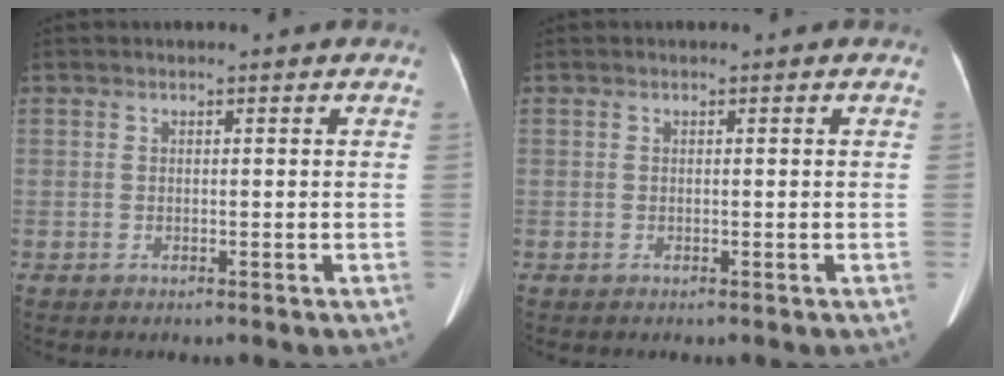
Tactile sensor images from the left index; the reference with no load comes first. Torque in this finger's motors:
{"motor_torque": [-0.12, -0.04, 0.01, 0.02]}